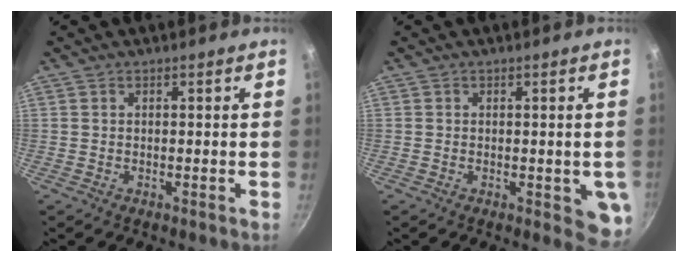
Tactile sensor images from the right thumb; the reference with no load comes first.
{"total": 5.8, "force": [-1.0, 2.7, 5.0], "torque": [-0.037, -0.008, -0.012]}